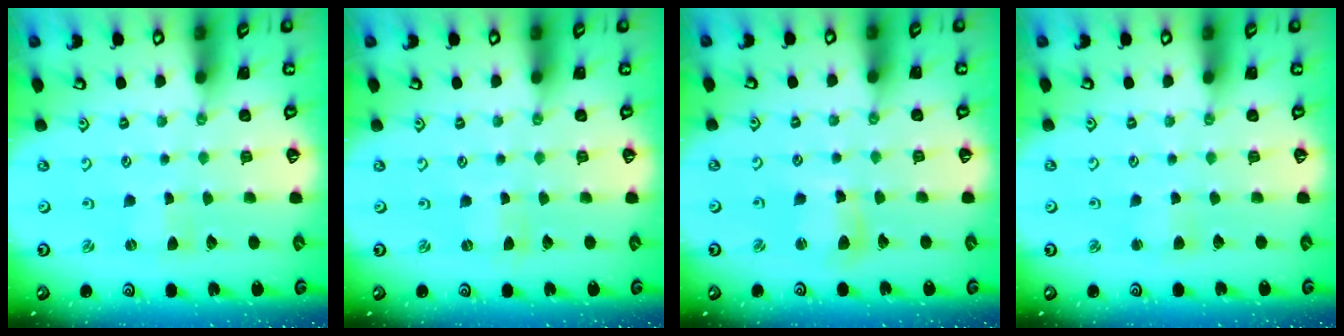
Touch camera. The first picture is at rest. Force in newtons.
{"total": 0.0}
{"total": 6.9, "press": 6.8, "slide": 1.1}
{"total": 3.6, "press": 3.5, "slide": 0.5}